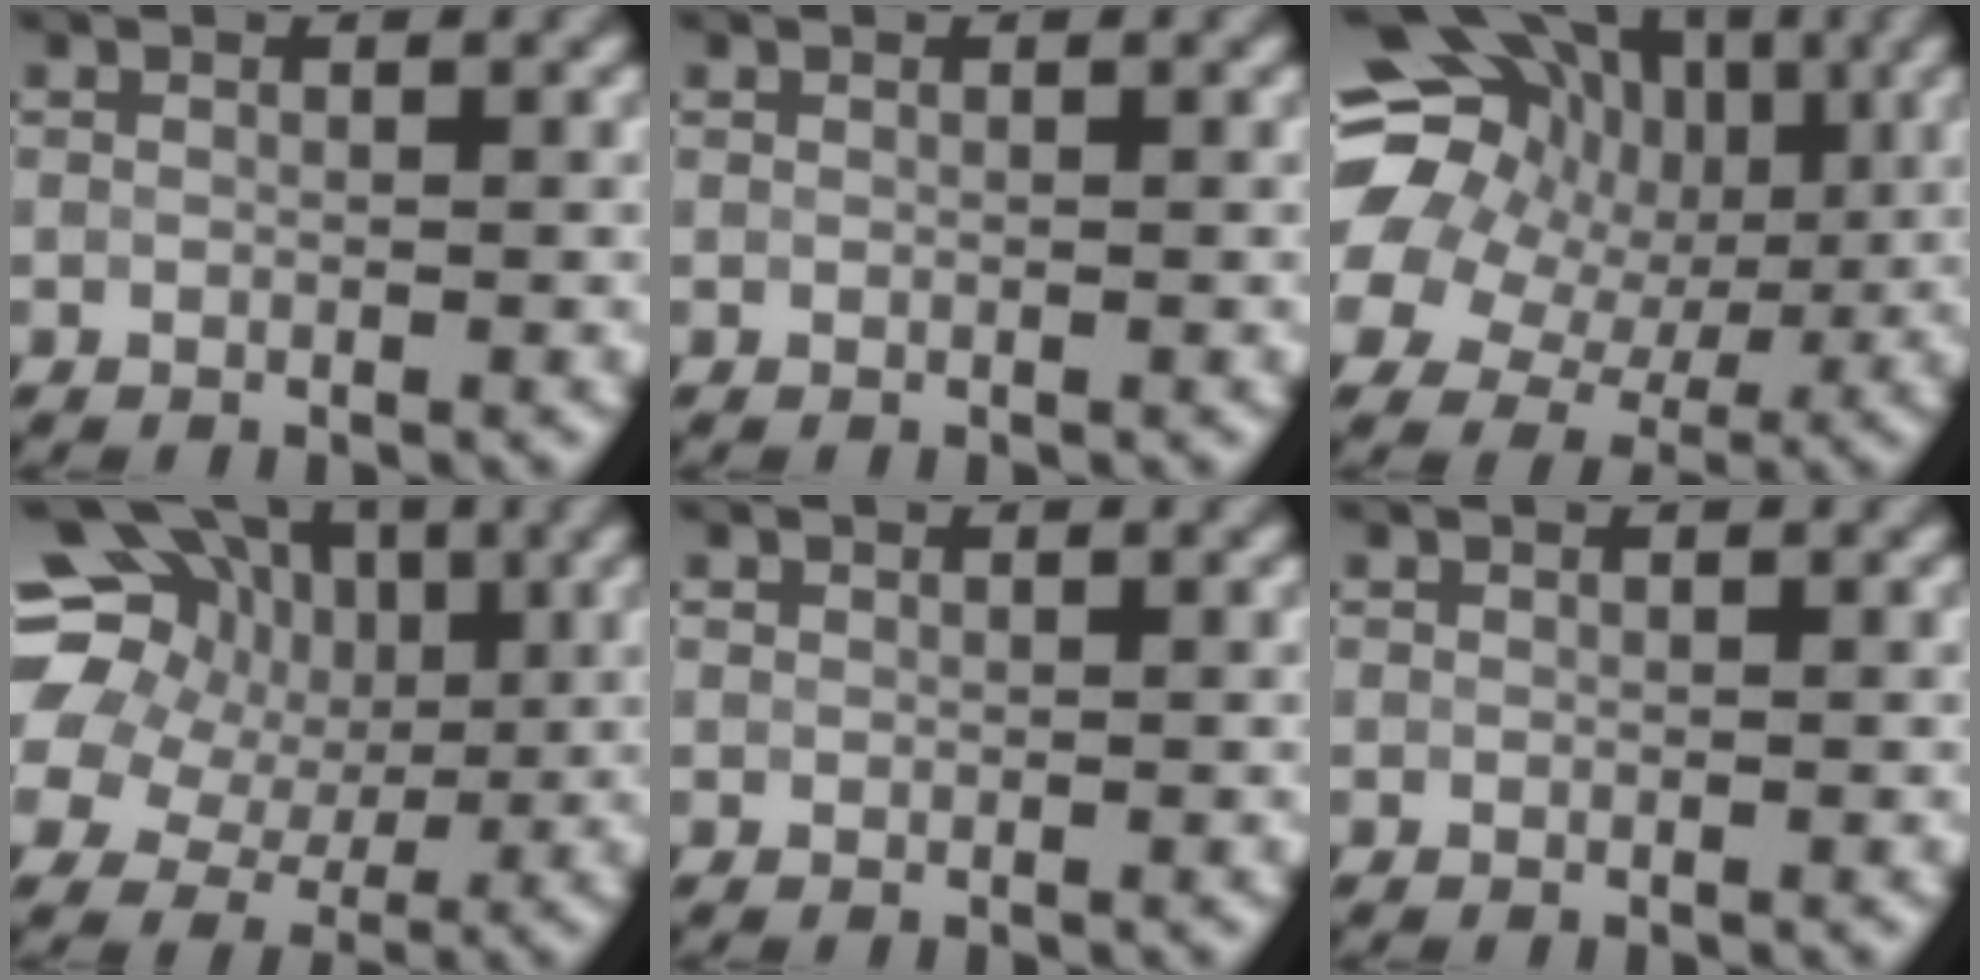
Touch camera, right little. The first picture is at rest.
{"total": 0.0}
{"total": 18.8, "force": [3.6, 15.7, 9.7], "torque": [-0.205, 0.046, 0.022]}
{"total": 17.5, "force": [4.5, 14.8, 8.2], "torque": [-0.172, 0.044, 0.045]}
{"total": 0.0}
{"total": 0.0}